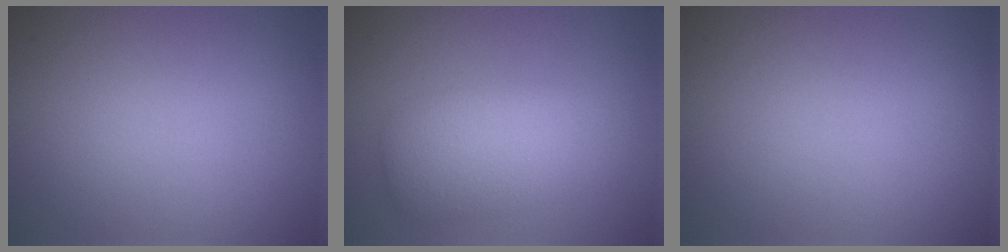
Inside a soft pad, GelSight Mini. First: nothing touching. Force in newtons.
{"total": 5.0, "press": 5.0, "slide": 0.2}
{"total": 0.0}